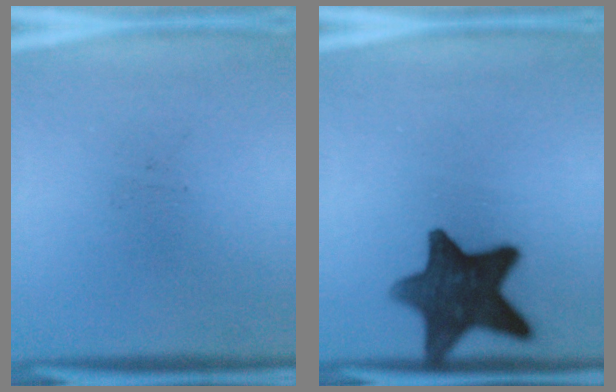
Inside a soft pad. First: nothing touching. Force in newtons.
{"total": 13.4}